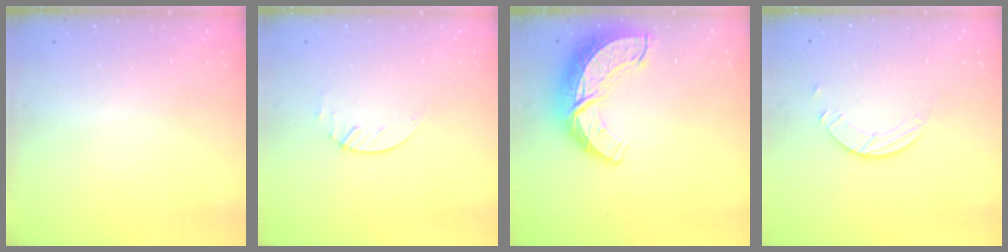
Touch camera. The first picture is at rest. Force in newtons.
{"total": 1.9, "press": 1.9, "slide": 0.3}
{"total": 12.6, "press": 12.6, "slide": 0.9}
{"total": 2.6, "press": 2.6, "slide": 0.3}